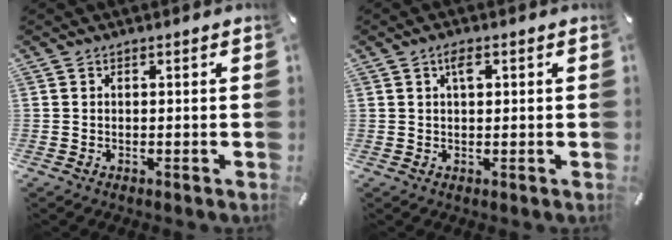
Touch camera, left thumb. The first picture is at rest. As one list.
[{"total": 2.6, "force": [0.9, 1.2, 2.1], "torque": [-0.036, 0.003, 0.012]}]